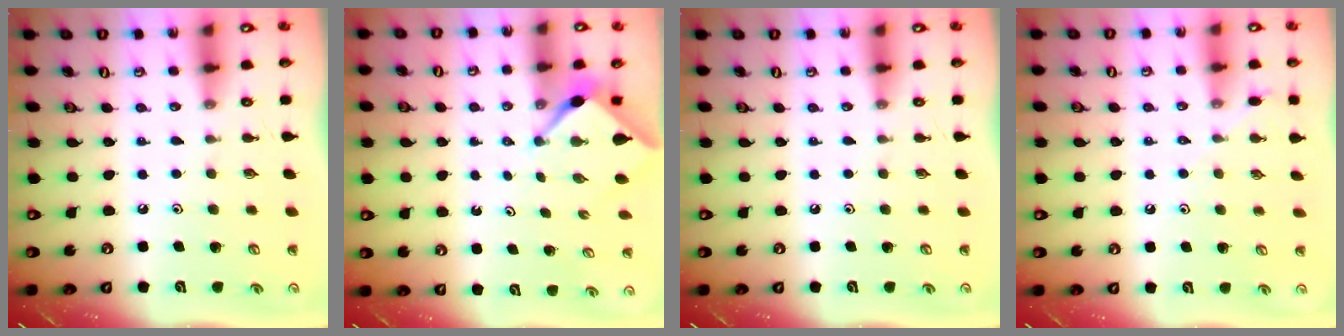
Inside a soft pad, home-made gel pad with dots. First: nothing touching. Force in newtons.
{"total": 2.3, "press": 2.3, "slide": 0.3}
{"total": 0.0}
{"total": 5.7, "press": 5.6, "slide": 0.8}